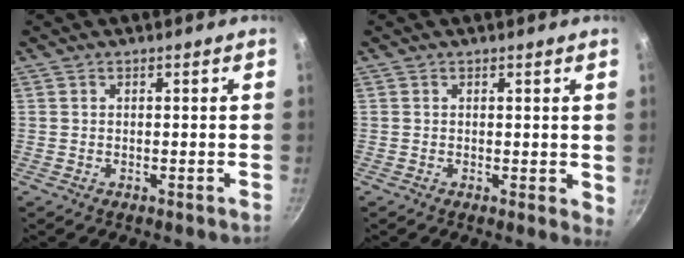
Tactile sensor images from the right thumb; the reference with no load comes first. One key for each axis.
{"total": 2.3, "fx": 0.6, "fy": 1.2, "fz": 1.9, "tx": -0.019, "ty": -0.004, "tz": 0.007}